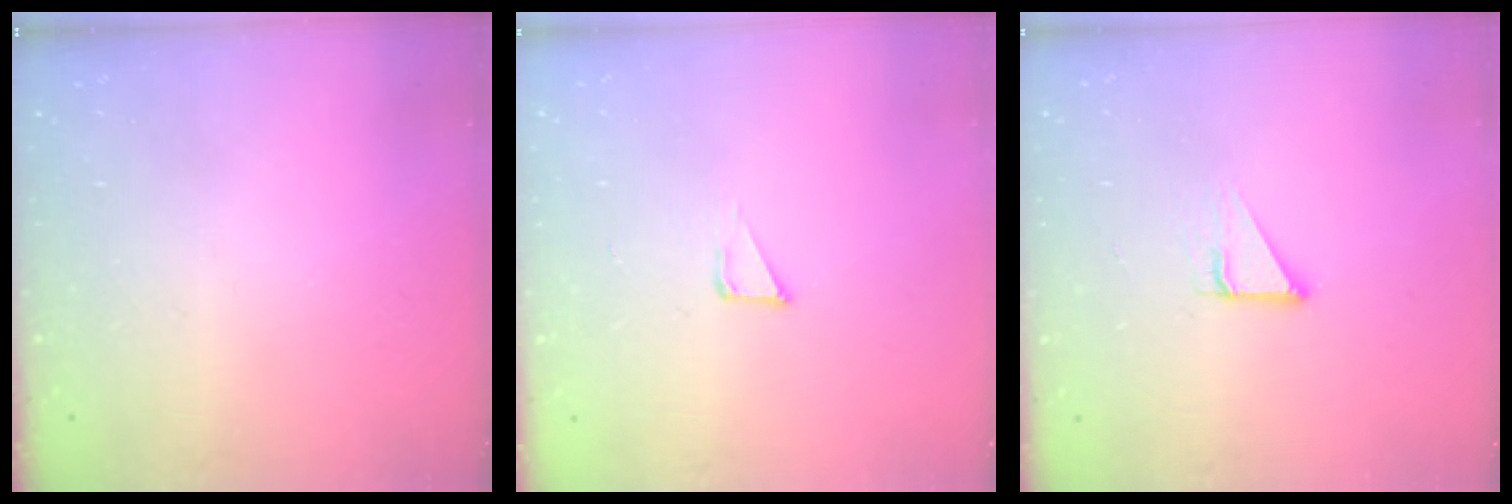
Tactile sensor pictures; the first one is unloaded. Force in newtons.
{"total": 5.0, "press": 4.9, "slide": 0.8}
{"total": 2.9, "press": 2.9, "slide": 0.2}